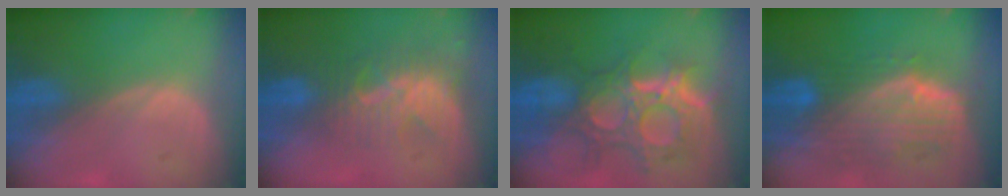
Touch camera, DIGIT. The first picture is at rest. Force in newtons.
{"total": 8.9, "press": 7.6, "slide": 4.5}
{"total": 12.0, "press": 10.8, "slide": 5.3}
{"total": 10.4, "press": 9.1, "slide": 5.2}